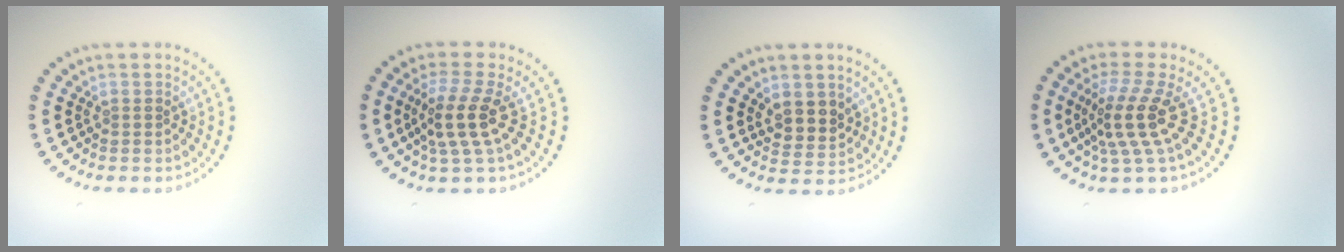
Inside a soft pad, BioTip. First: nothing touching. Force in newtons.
{"total": 3.6, "press": 3.0, "slide": 2.0}
{"total": 2.5, "press": 2.2, "slide": 1.1}
{"total": 4.1, "press": 2.7, "slide": 3.1}